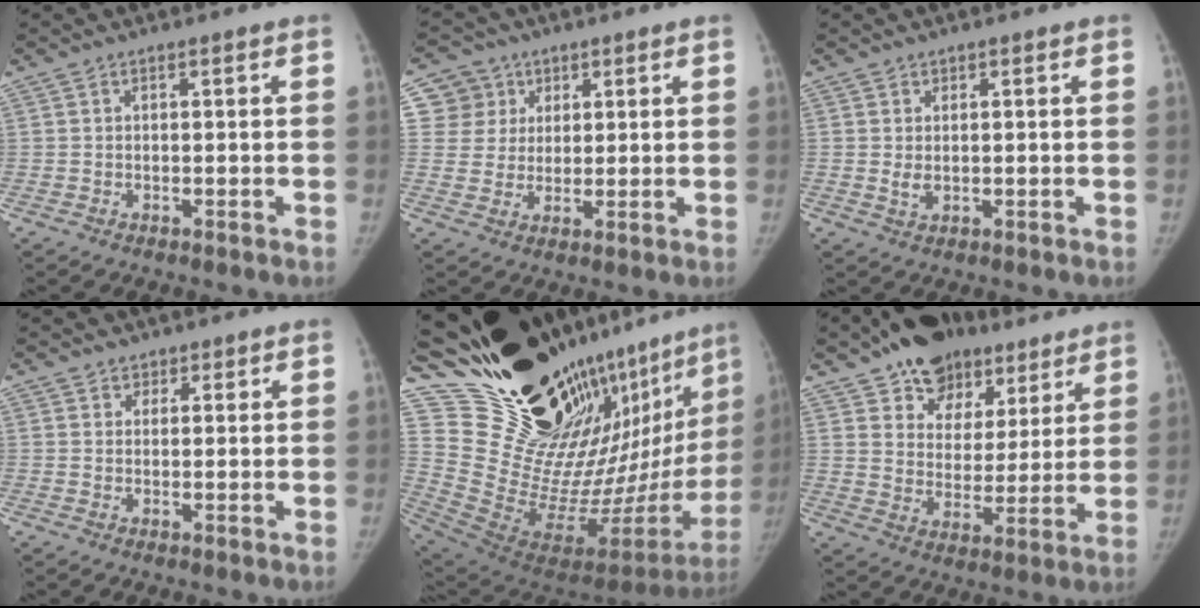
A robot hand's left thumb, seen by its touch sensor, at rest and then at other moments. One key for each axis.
{"total": 7.3, "fx": 3.1, "fy": 6.6, "fz": 0.0, "tx": 0.037, "ty": -0.011, "tz": 0.057}
{"total": 1.6, "fx": 0.5, "fy": 1.0, "fz": 1.2, "tx": -0.022, "ty": -0.007, "tz": 0.016}
{"total": 1.7, "fx": 1.3, "fy": 1.1, "fz": -0.1, "tx": 0.019, "ty": -0.007, "tz": 0.017}
{"total": 37.5, "fx": 29.3, "fy": 10.5, "fz": 21.0, "tx": -0.304, "ty": -0.205, "tz": 0.450}
{"total": 16.5, "fx": 11.3, "fy": 10.5, "fz": 5.9, "tx": -0.038, "ty": -0.040, "tz": 0.178}